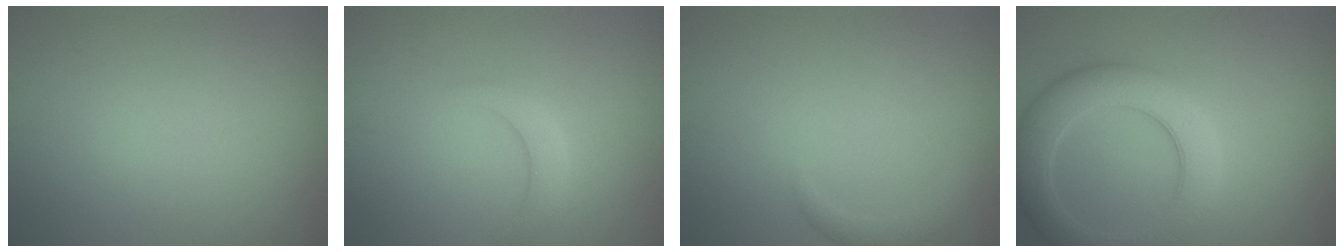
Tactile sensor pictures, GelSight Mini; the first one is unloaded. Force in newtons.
{"total": 2.1, "press": 2.1, "slide": 0.3}
{"total": 1.5, "press": 1.5, "slide": 0.2}
{"total": 6.3, "press": 6.3, "slide": 0.4}